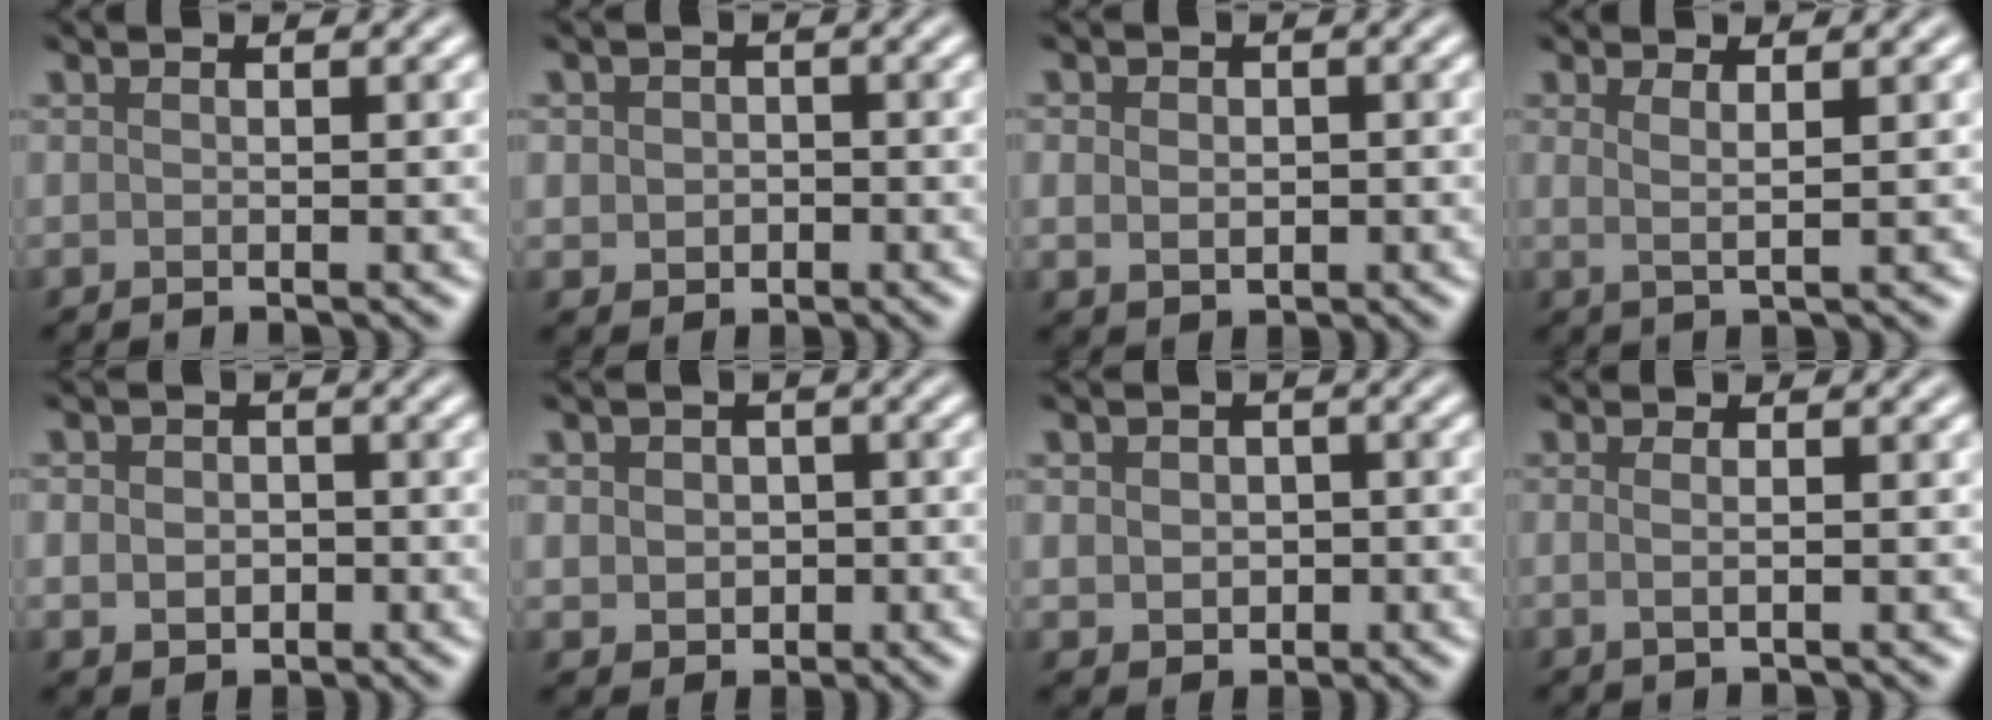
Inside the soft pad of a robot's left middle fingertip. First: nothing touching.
{"total": 2.5, "force": [-0.1, 2.2, 1.1], "torque": [-0.013, -0.005, -0.007]}
{"total": 2.9, "force": [0.3, 2.4, 1.6], "torque": [-0.019, 0.006, -0.004]}
{"total": 1.8, "force": [0.8, 0.5, 1.5], "torque": [-0.023, -0.003, 0.011]}
{"total": 3.6, "force": [-0.3, 3.0, 2.0], "torque": [-0.020, -0.005, -0.011]}
{"total": 3.7, "force": [0.0, 3.2, 2.0], "torque": [-0.030, 0.003, -0.007]}
{"total": 3.2, "force": [-0.1, 2.7, 1.8], "torque": [-0.027, -0.003, -0.004]}
{"total": 1.3, "force": [0.1, 0.5, 1.2], "torque": [-0.014, -0.010, -0.002]}